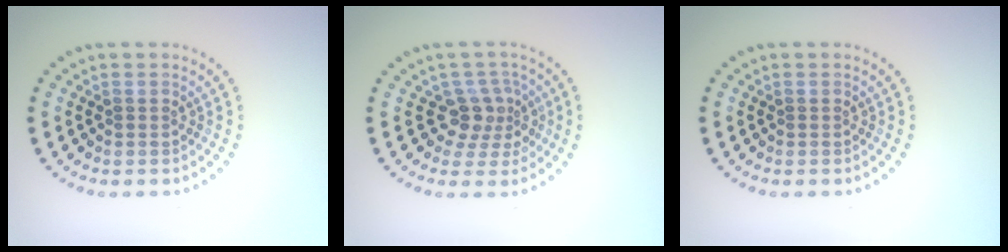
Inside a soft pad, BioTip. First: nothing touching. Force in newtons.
{"total": 2.9, "press": 2.3, "slide": 1.8}
{"total": 0.0}